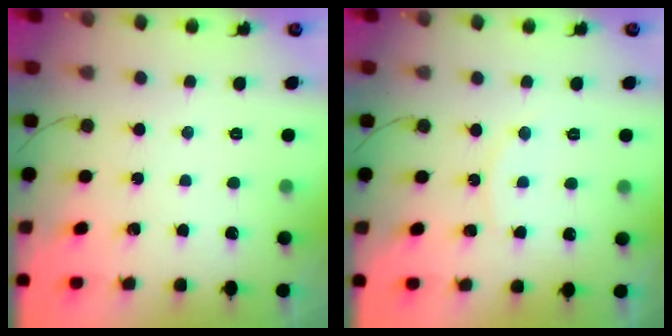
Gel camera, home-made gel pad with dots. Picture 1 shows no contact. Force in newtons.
{"total": 5.8, "press": 5.8, "slide": 0.1}